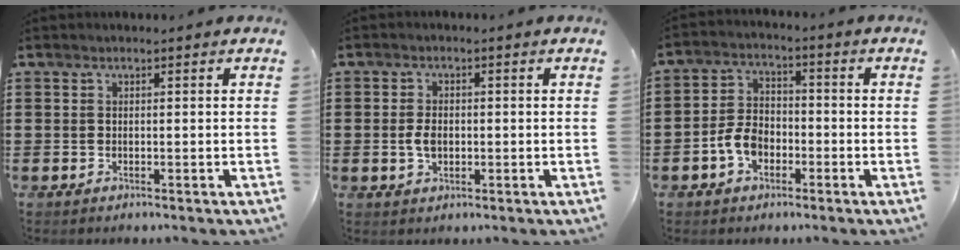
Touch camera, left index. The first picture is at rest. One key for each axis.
{"total": 3.3, "fx": -0.2, "fy": 1.9, "fz": 2.6, "tx": -0.059, "ty": 0.002, "tz": -0.006}
{"total": 5.6, "fx": -2.5, "fy": 3.5, "fz": 3.5, "tx": -0.090, "ty": 0.004, "tz": -0.053}